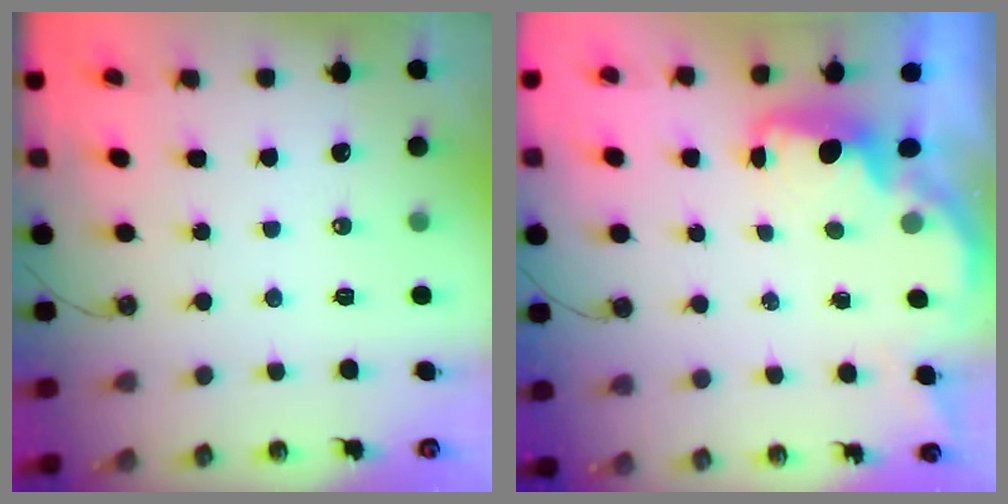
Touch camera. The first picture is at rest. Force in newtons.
{"total": 1.6, "press": 1.4, "slide": 0.7}